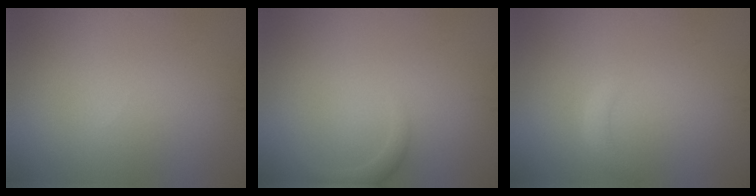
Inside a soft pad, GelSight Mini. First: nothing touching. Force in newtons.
{"total": 1.2, "press": 1.2, "slide": 0.1}
{"total": 1.1, "press": 1.1, "slide": 0.2}